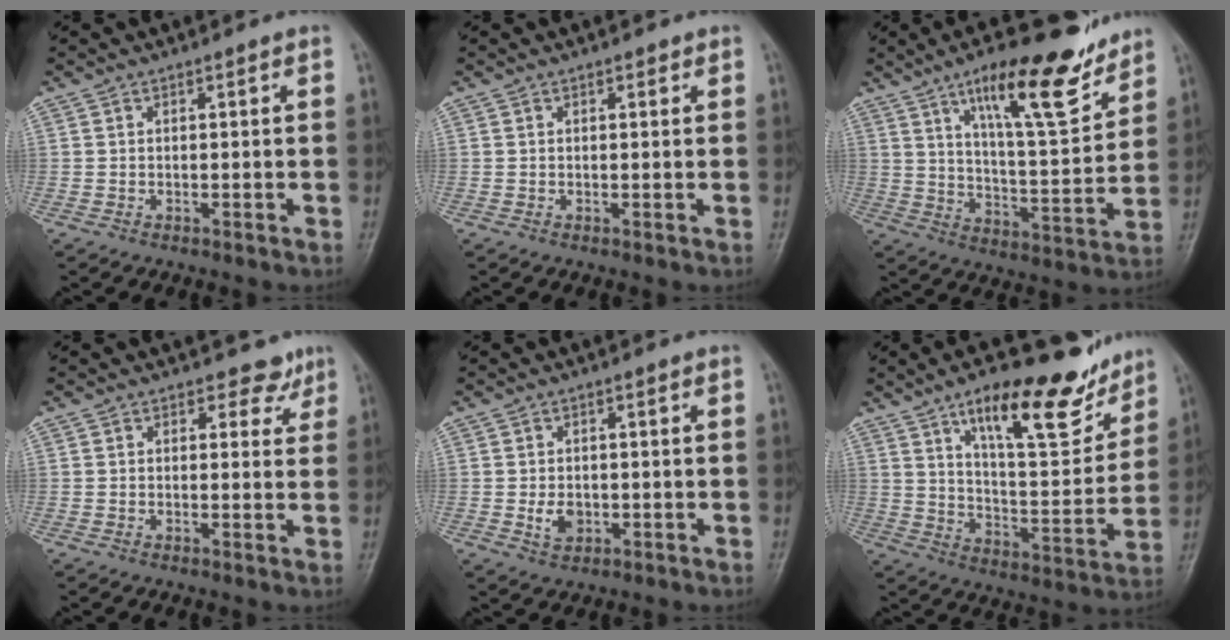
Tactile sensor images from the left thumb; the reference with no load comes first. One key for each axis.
{"total": 1.0, "fx": 0.6, "fy": 0.6, "fz": 0.6, "tx": -0.002, "ty": -0.001, "tz": 0.005}
{"total": 17.6, "fx": 11.5, "fy": 4.7, "fz": 12.5, "tx": -0.168, "ty": -0.065, "tz": 0.191}
{"total": 3.3, "fx": 2.3, "fy": 2.3, "fz": 0.7, "tx": 0.018, "ty": -0.013, "tz": 0.021}
{"total": 3.6, "fx": -0.7, "fy": 2.7, "fz": 2.4, "tx": -0.034, "ty": -0.001, "tz": -0.007}
{"total": 19.5, "fx": 12.8, "fy": 6.6, "fz": 13.2, "tx": -0.151, "ty": -0.072, "tz": 0.205}